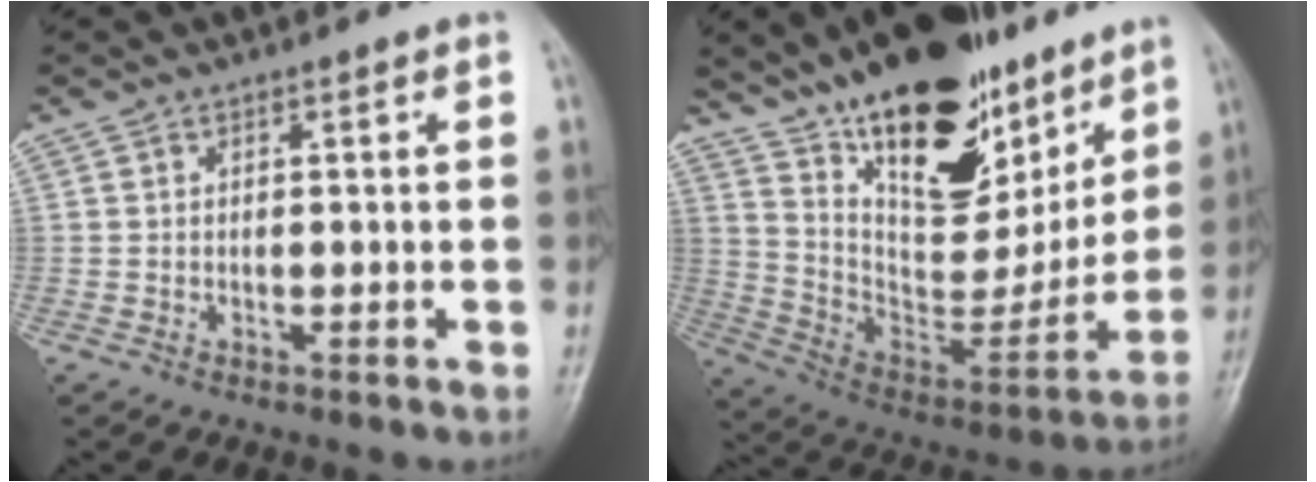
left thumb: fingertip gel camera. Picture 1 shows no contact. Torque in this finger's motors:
{"motor_torque": [2.19, 1.72, 1.66, -1.11, 0.49]}